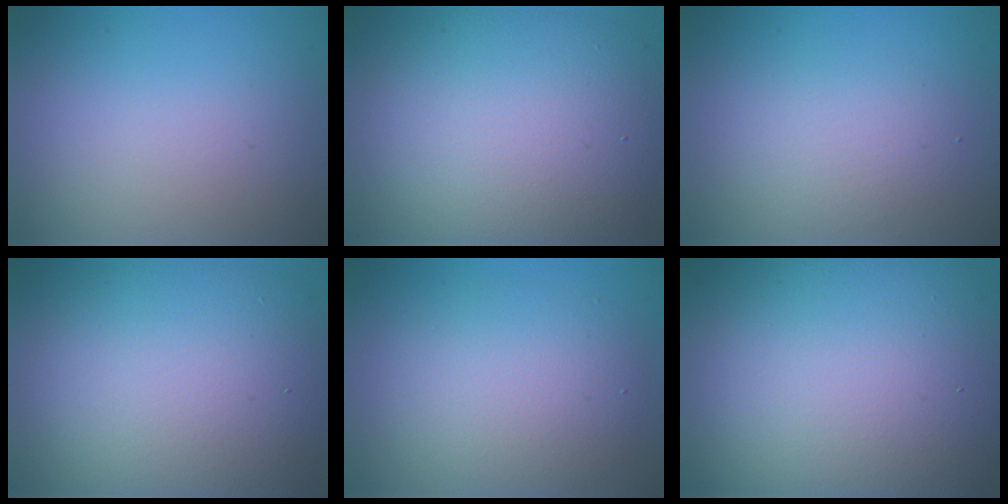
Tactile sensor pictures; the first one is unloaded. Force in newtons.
{"total": 11.9, "press": 11.8, "slide": 0.8}
{"total": 2.4, "press": 2.4, "slide": 0.2}
{"total": 11.7, "press": 11.7, "slide": 0.7}
{"total": 5.2, "press": 5.2, "slide": 0.2}
{"total": 17.3, "press": 17.3, "slide": 1.4}